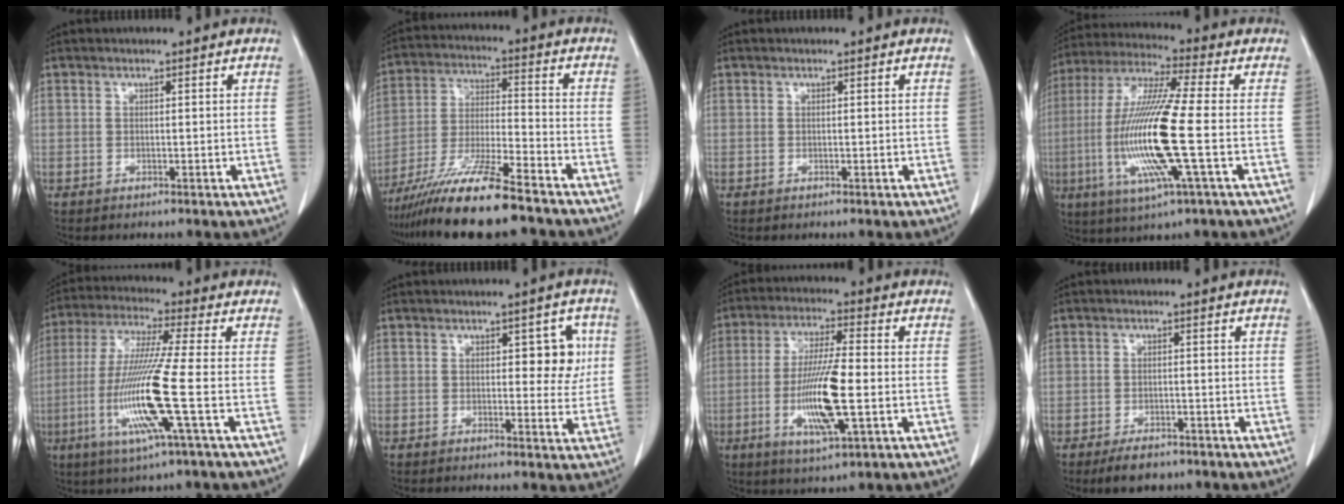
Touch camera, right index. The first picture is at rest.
{"total": 14.3, "force": [-11.3, 0.4, 8.9], "torque": [-0.171, -0.027, -0.199]}
{"total": 0.0}
{"total": 16.7, "force": [-2.9, 0.4, 16.5], "torque": [-0.346, -0.014, -0.063]}
{"total": 13.5, "force": [-3.5, -1.0, 13.0], "torque": [-0.273, -0.020, -0.076]}
{"total": 5.1, "force": [1.2, 2.5, 4.3], "torque": [-0.042, 0.010, 0.015]}
{"total": 12.6, "force": [-2.5, 1.7, 12.3], "torque": [-0.239, -0.013, -0.046]}
{"total": 4.1, "force": [-3.0, 2.1, 1.9], "torque": [-0.031, 0.000, -0.041]}